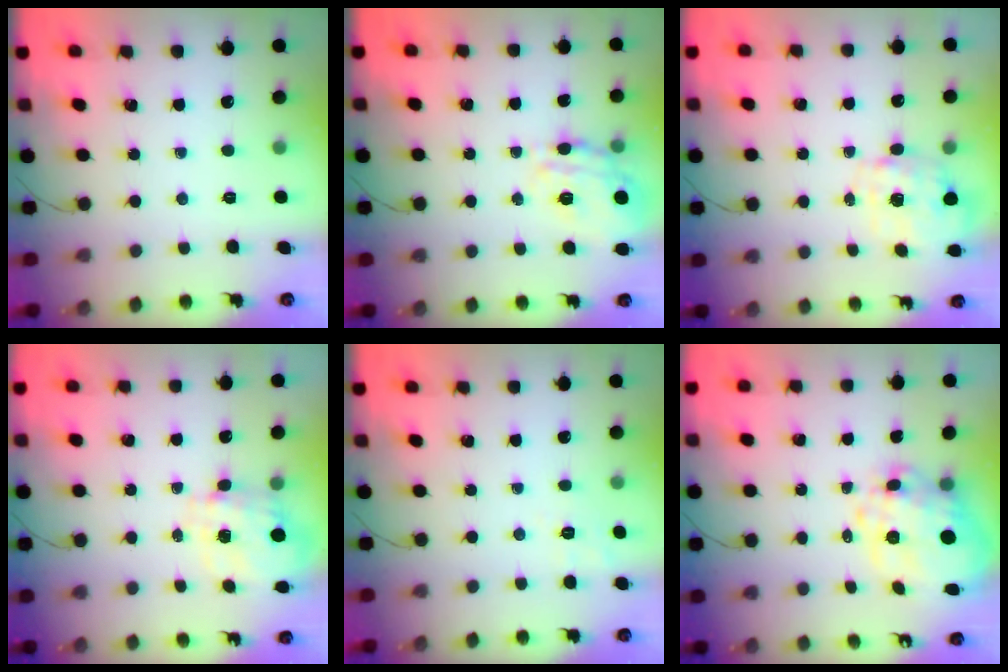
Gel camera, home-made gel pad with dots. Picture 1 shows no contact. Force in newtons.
{"total": 15.4, "press": 15.3, "slide": 1.6}
{"total": 2.8, "press": 2.7, "slide": 0.9}
{"total": 3.6, "press": 3.4, "slide": 1.0}
{"total": 3.1, "press": 2.5, "slide": 1.8}
{"total": 14.6, "press": 14.2, "slide": 3.2}